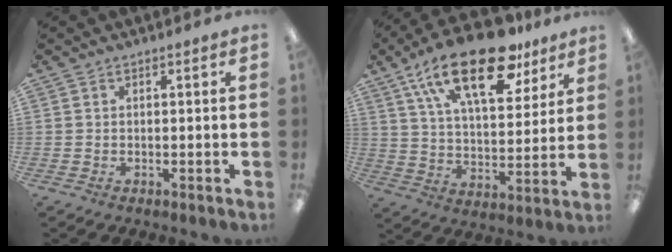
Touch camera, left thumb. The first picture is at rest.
{"total": 23.5, "force": [14.9, 10.1, 15.1], "torque": [-0.255, -0.068, 0.255]}